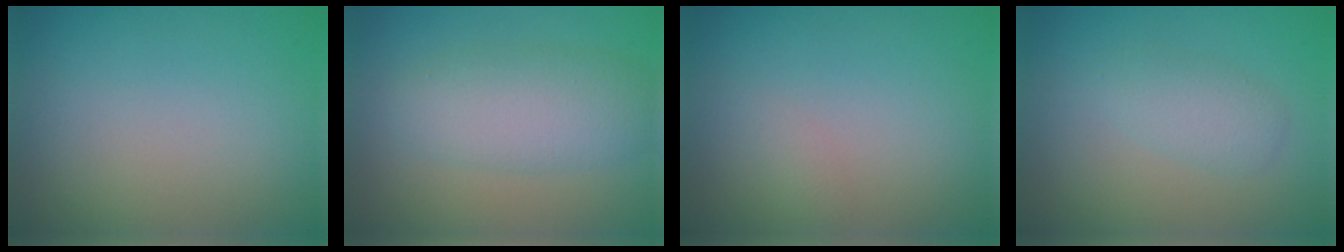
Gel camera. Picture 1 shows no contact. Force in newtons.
{"total": 5.1, "press": 5.1, "slide": 0.0}
{"total": 0.6, "press": 0.6, "slide": 0.0}
{"total": 2.1, "press": 2.1, "slide": 0.1}